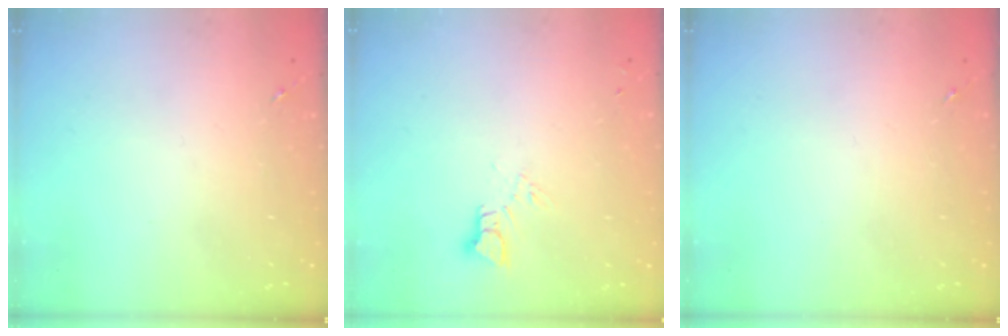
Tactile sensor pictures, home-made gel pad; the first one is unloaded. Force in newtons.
{"total": 3.6, "press": 3.6, "slide": 0.3}
{"total": 0.0}